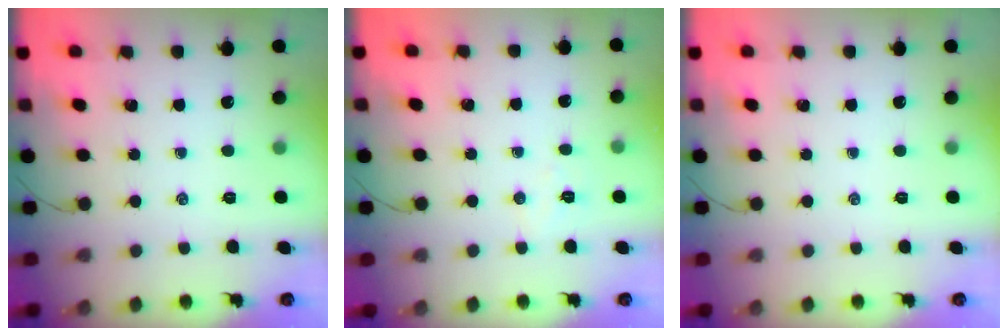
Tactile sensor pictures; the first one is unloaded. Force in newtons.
{"total": 3.9, "press": 3.8, "slide": 0.8}
{"total": 0.0}